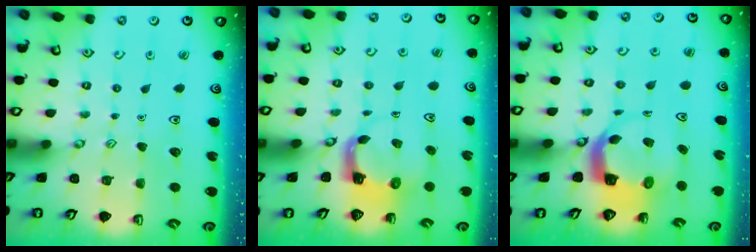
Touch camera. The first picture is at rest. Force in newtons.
{"total": 3.9, "press": 3.8, "slide": 0.7}
{"total": 5.3, "press": 5.3, "slide": 0.7}